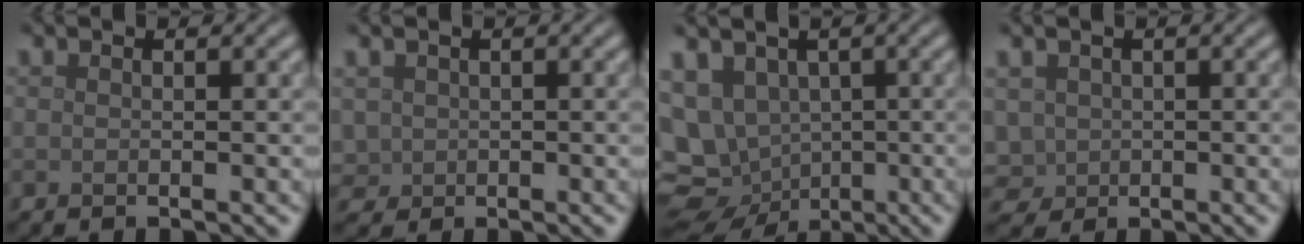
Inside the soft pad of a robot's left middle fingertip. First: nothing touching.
{"total": 1.5, "force": [0.1, 1.5, 0.4], "torque": [-0.011, -0.003, 0.004]}
{"total": 11.1, "force": [-2.2, 9.7, 4.9], "torque": [-0.112, -0.012, -0.030]}
{"total": 2.5, "force": [-0.1, 2.3, 1.0], "torque": [-0.023, -0.004, 0.004]}